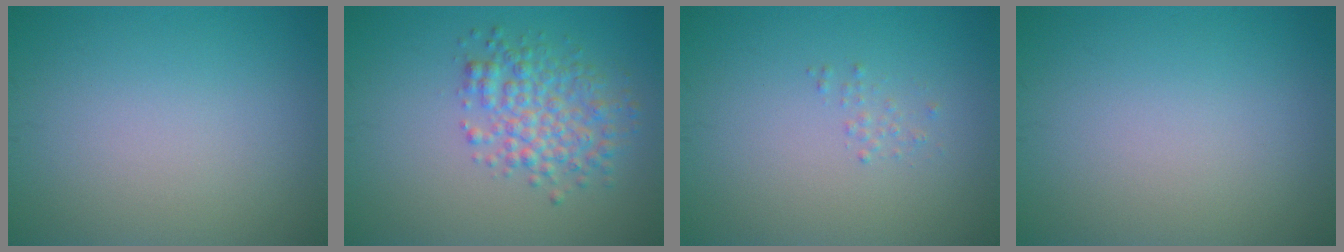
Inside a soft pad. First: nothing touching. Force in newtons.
{"total": 4.1, "press": 4.1, "slide": 0.1}
{"total": 0.6, "press": 0.6, "slide": 0.1}
{"total": 0.0}